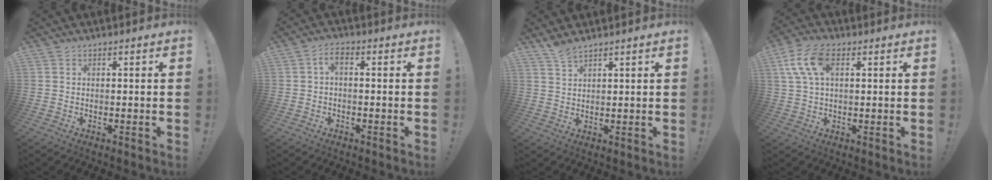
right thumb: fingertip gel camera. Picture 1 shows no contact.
{"total": 3.0, "force": [-0.3, 1.1, 2.8], "torque": [-0.054, 0.010, -0.005]}
{"total": 4.0, "force": [3.4, 0.7, 1.9], "torque": [-0.041, -0.018, 0.064]}
{"total": 11.2, "force": [3.5, 6.3, 8.6], "torque": [-0.172, 0.002, 0.068]}